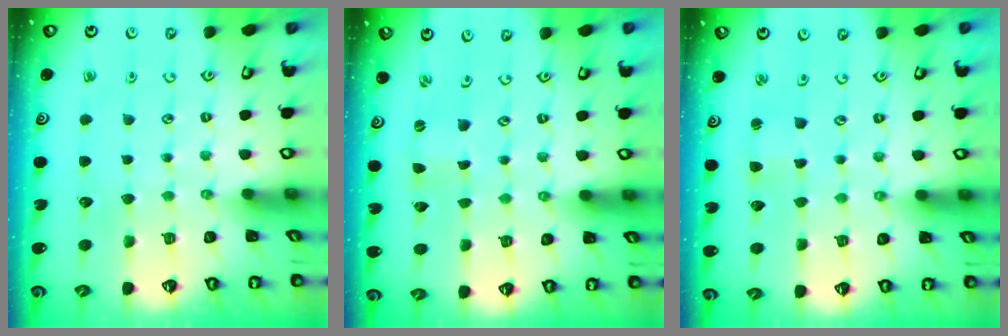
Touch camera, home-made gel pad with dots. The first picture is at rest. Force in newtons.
{"total": 0.0}
{"total": 2.6, "press": 2.6, "slide": 0.3}